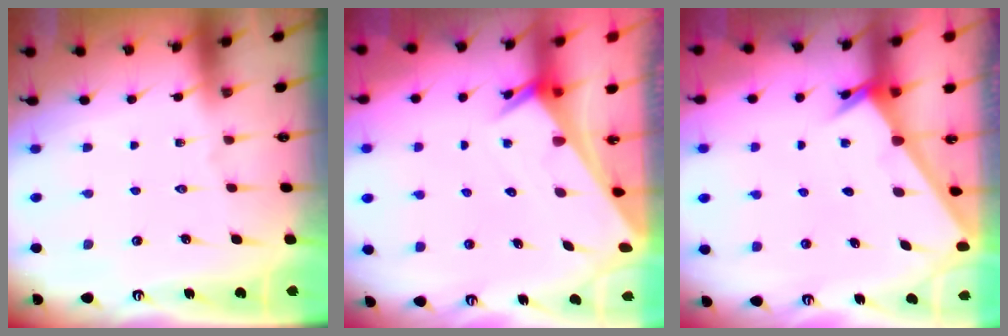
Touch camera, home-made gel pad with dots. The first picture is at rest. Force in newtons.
{"total": 2.4, "press": 2.4, "slide": 0.1}
{"total": 2.4, "press": 2.4, "slide": 0.2}